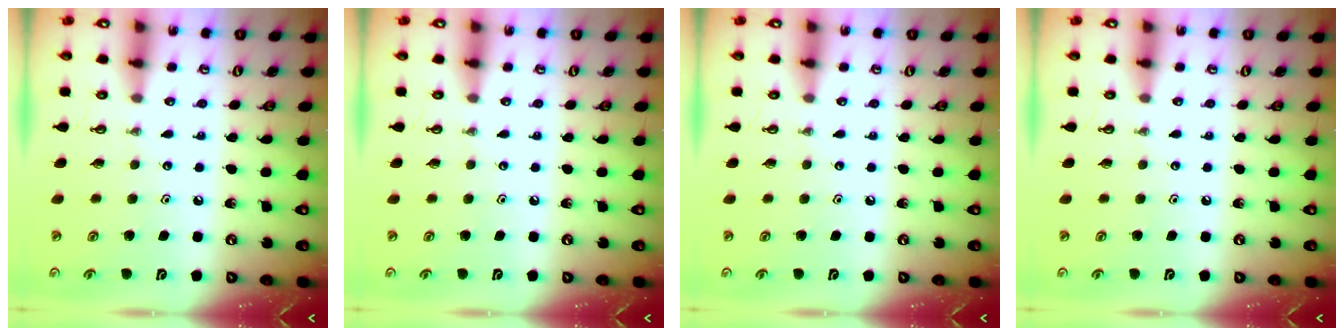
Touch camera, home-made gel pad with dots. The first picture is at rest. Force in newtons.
{"total": 0.0}
{"total": 0.0}
{"total": 0.0}